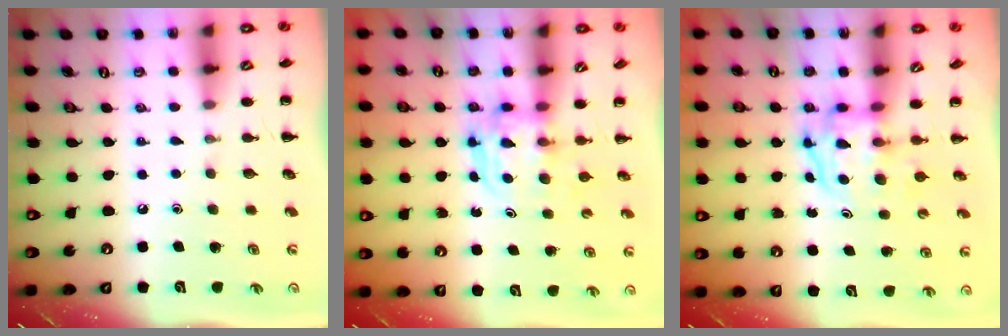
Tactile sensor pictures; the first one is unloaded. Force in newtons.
{"total": 3.6, "press": 3.6, "slide": 0.2}
{"total": 3.9, "press": 3.8, "slide": 0.6}